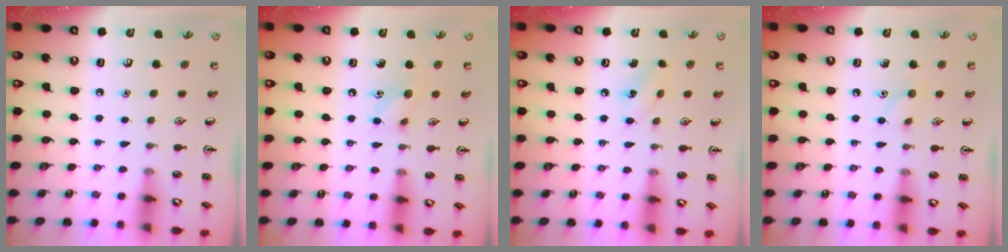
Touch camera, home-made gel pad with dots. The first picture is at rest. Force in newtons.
{"total": 6.3, "press": 6.2, "slide": 0.9}
{"total": 4.0, "press": 3.8, "slide": 1.3}
{"total": 5.1, "press": 4.8, "slide": 1.6}